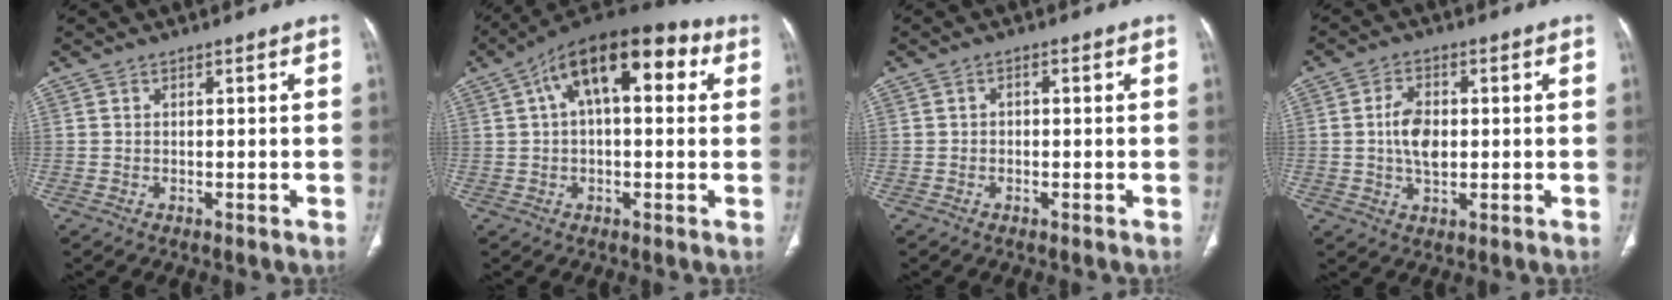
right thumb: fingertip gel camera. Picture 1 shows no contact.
{"total": 17.4, "force": [5.5, 8.3, 14.2], "torque": [-0.195, 0.036, 0.076]}
{"total": 0.9, "force": [-0.2, 0.7, 0.6], "torque": [-0.003, 0.003, -0.008]}
{"total": 6.6, "force": [0.1, 4.0, 5.2], "torque": [-0.089, 0.003, 0.002]}